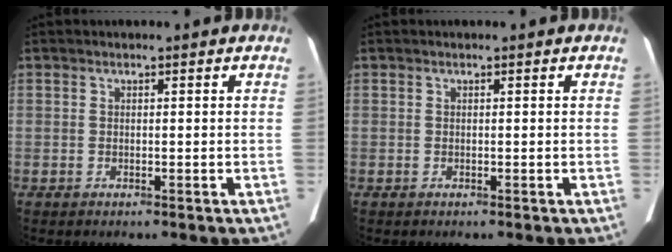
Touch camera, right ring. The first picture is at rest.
{"total": 0.0}